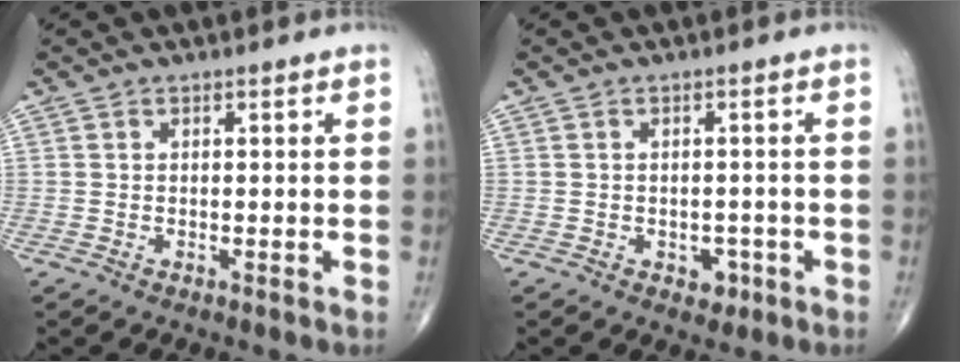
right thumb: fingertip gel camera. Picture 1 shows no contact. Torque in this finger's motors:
{"motor_torque": [0.38, 0.05, 0.04, -0.28, -0.01]}